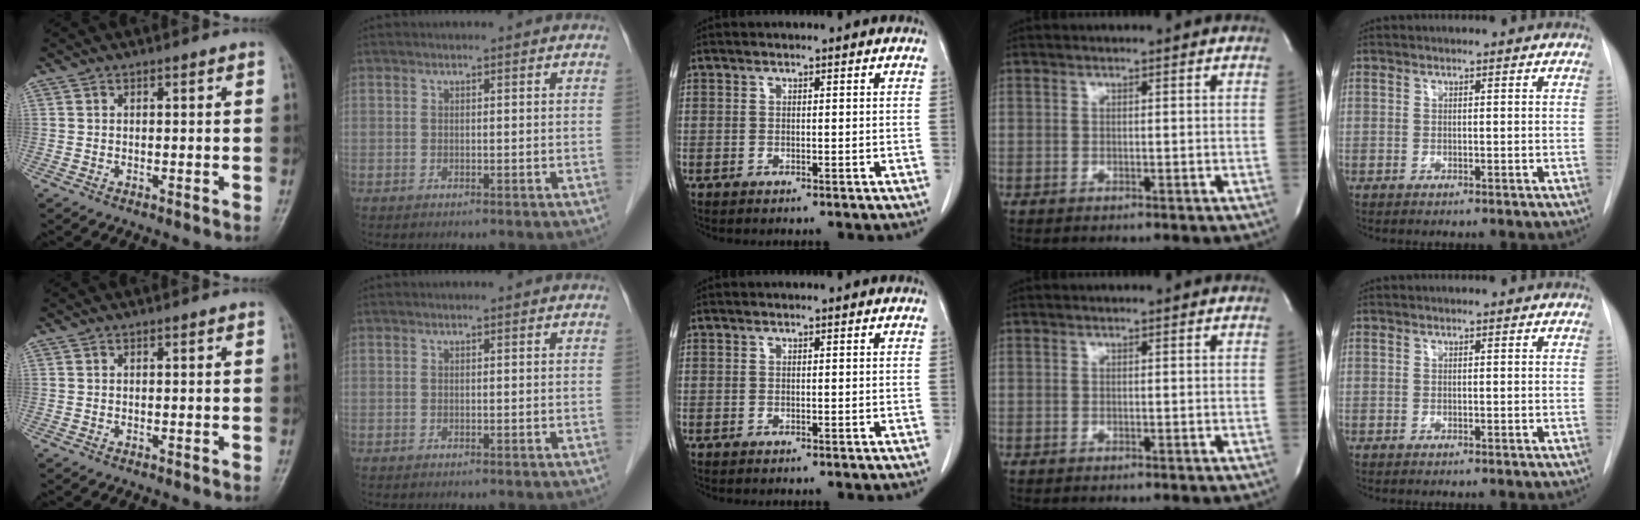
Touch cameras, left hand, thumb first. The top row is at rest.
{}